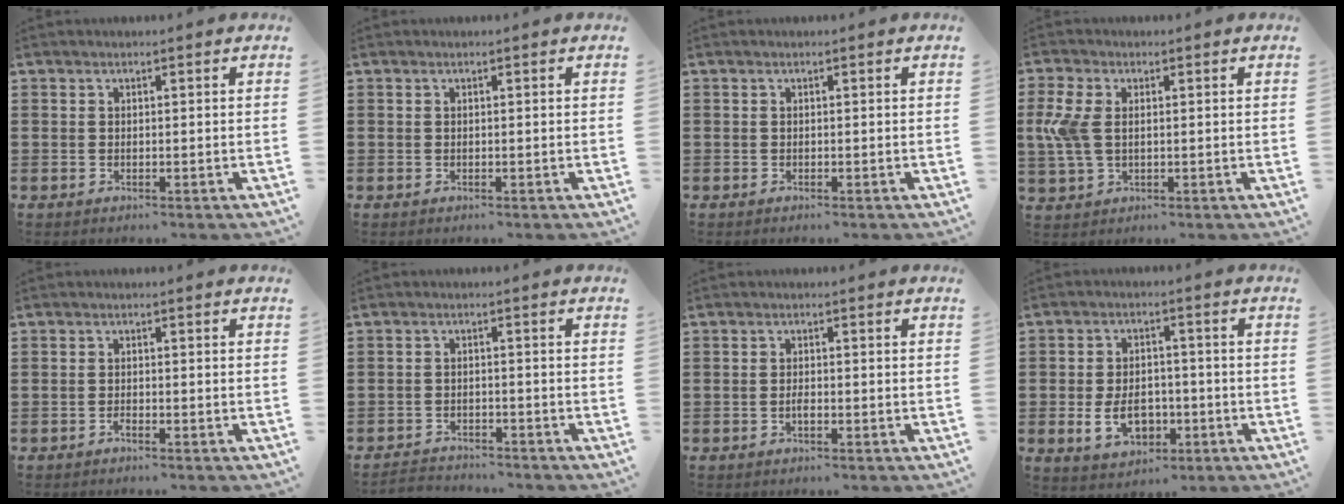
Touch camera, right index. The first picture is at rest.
{"total": 0.0}
{"total": 0.0}
{"total": 5.8, "force": [0.5, 3.4, 4.7], "torque": [-0.130, -0.003, -0.001]}
{"total": 0.9, "force": [-0.8, -0.1, 0.2], "torque": [-0.007, -0.003, -0.016]}
{"total": 2.4, "force": [-2.3, 0.3, -0.3], "torque": [-0.003, 0.001, -0.053]}
{"total": 1.3, "force": [-0.6, 0.4, 1.0], "torque": [-0.021, -0.004, -0.010]}
{"total": 6.4, "force": [-1.8, 4.4, 4.3], "torque": [-0.074, 0.000, -0.037]}